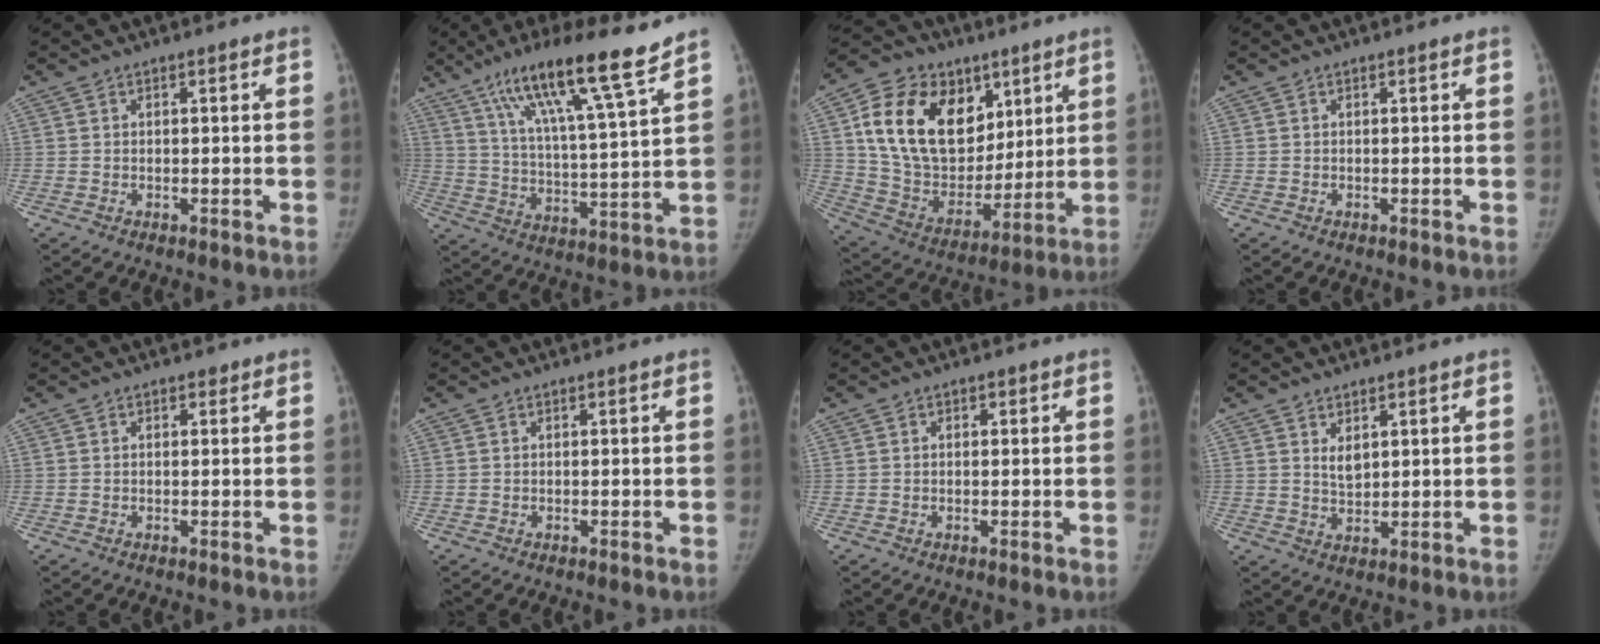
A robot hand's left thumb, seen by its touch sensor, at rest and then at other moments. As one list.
[{"total": 17.3, "force": [12.0, 0.7, 12.4], "torque": [-0.194, -0.053, 0.202]}, {"total": 24.6, "force": [9.3, 17.2, 14.9], "torque": [-0.242, -0.016, 0.172]}, {"total": 0.0}, {"total": 0.6, "force": [0.4, 0.4, 0.2], "torque": [0.008, -0.001, 0.002]}, {"total": 0.0}, {"total": 0.6, "force": [0.2, 0.5, 0.3], "torque": [0.004, 0.001, 0.000]}, {"total": 3.1, "force": [1.5, 1.7, 2.1], "torque": [-0.023, -0.016, 0.034]}]